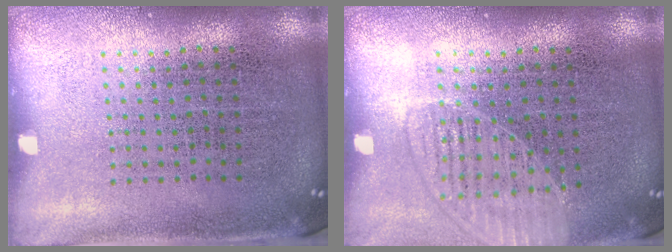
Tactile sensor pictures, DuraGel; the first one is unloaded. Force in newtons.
{"total": 1.4, "press": 1.4, "slide": 0.2}